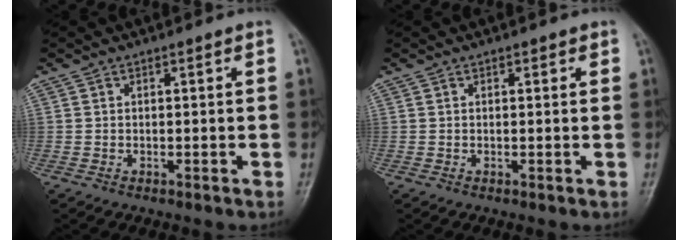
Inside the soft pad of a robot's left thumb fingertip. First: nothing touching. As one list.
[{"total": 0.8, "force": [0.5, 0.4, 0.5], "torque": [-0.001, -0.001, 0.003]}]